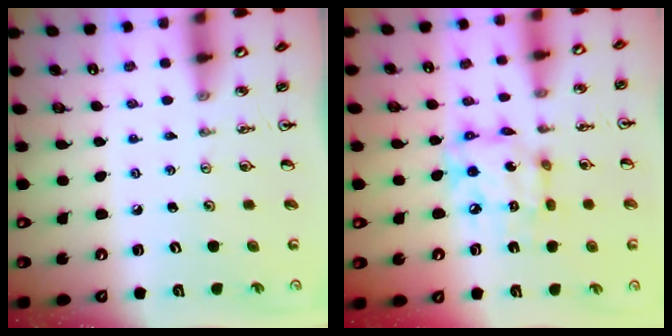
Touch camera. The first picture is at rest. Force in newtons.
{"total": 11.7, "press": 11.7, "slide": 0.8}